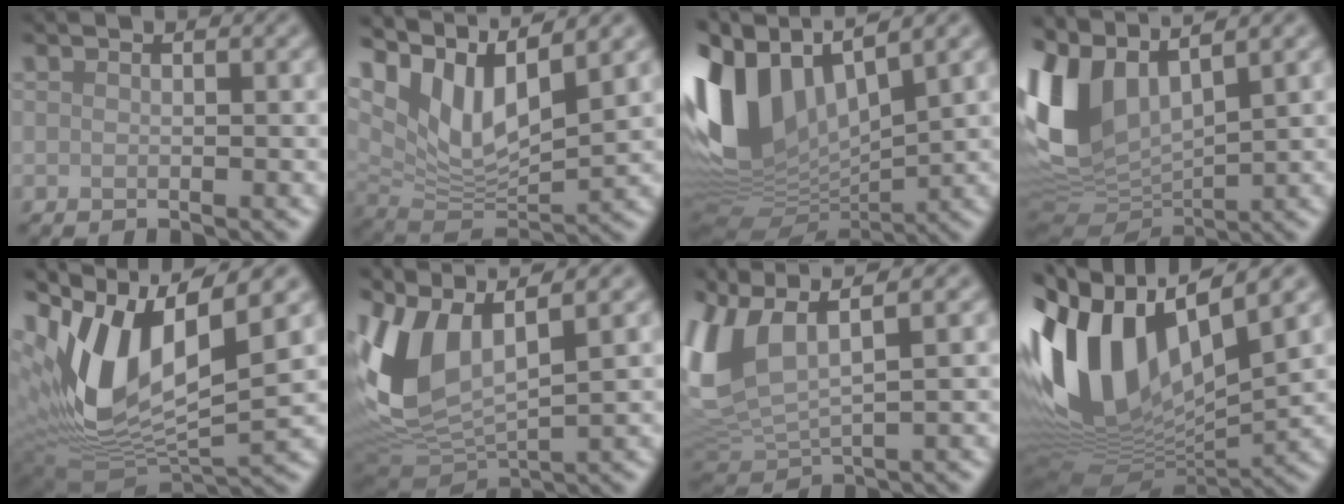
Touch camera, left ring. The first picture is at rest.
{"total": 9.2, "force": [5.5, 3.6, 6.5], "torque": [-0.146, -0.003, 0.106]}
{"total": 12.7, "force": [3.2, 7.0, 10.1], "torque": [-0.242, 0.006, 0.054]}
{"total": 10.6, "force": [4.3, 5.6, 7.9], "torque": [-0.201, 0.004, 0.080]}
{"total": 12.7, "force": [3.6, 6.0, 10.6], "torque": [-0.225, -0.008, 0.070]}
{"total": 9.0, "force": [2.8, 4.1, 7.4], "torque": [-0.184, 0.004, 0.054]}
{"total": 9.0, "force": [3.7, 3.6, 7.4], "torque": [-0.194, 0.010, 0.074]}
{"total": 15.7, "force": [2.9, 8.2, 13.0], "torque": [-0.300, 0.004, 0.053]}